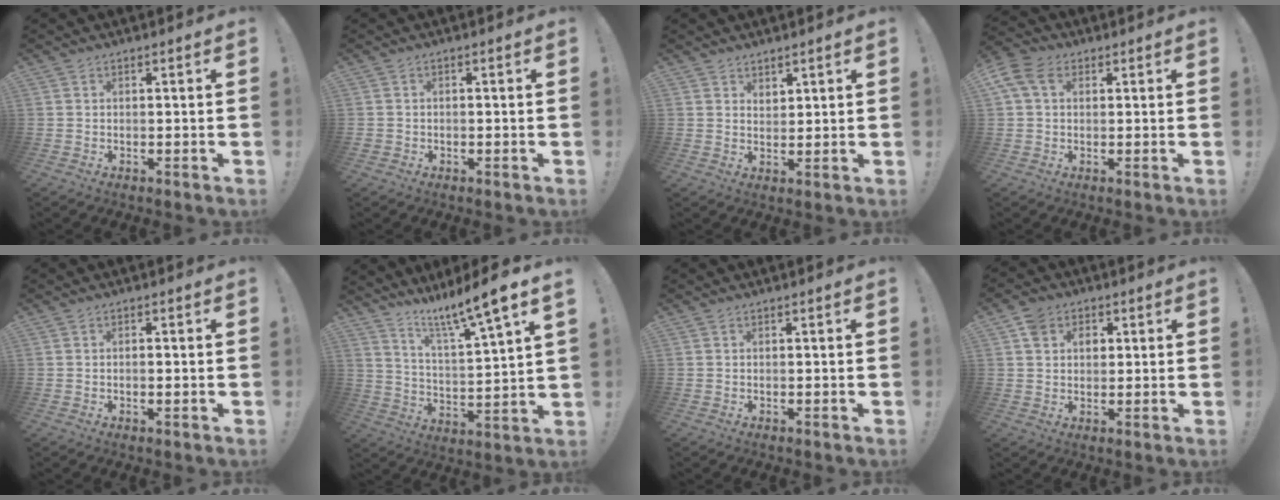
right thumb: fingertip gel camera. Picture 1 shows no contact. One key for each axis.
{"total": 1.3, "fx": -0.5, "fy": 1.1, "fz": 0.4, "tx": -0.006, "ty": 0.005, "tz": -0.009}
{"total": 3.0, "fx": 2.5, "fy": 1.7, "fz": 0.3, "tx": 0.009, "ty": -0.017, "tz": 0.044}
{"total": 8.1, "fx": 2.9, "fy": 5.4, "fz": 5.2, "tx": -0.109, "ty": 0.003, "tz": 0.059}
{"total": 0.7, "fx": -0.3, "fy": 0.2, "fz": 0.7, "tx": -0.004, "ty": -0.001, "tz": -0.006}
{"total": 12.7, "fx": 10.0, "fy": 0.1, "fz": 7.9, "tx": -0.141, "ty": -0.074, "tz": 0.155}
{"total": 0.0}
{"total": 6.0, "fx": 2.3, "fy": 5.0, "fz": 2.4, "tx": -0.040, "ty": 0.002, "tz": 0.046}